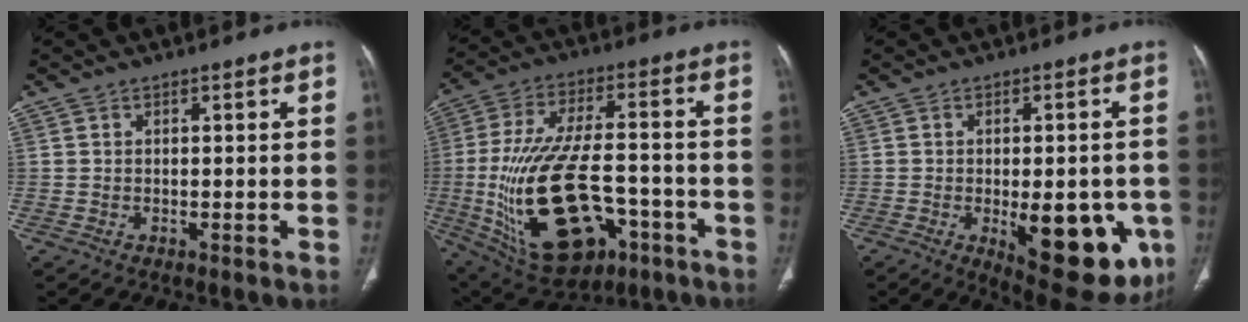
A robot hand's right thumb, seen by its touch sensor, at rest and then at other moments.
{"total": 26.4, "force": [-7.4, 13.8, 21.2], "torque": [-0.427, 0.013, -0.100]}
{"total": 18.1, "force": [-5.2, 8.0, 15.4], "torque": [-0.146, -0.004, -0.045]}